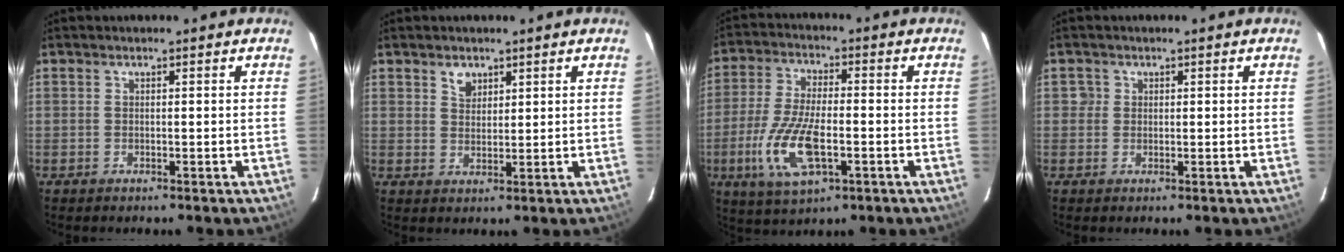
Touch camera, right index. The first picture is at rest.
{"total": 2.9, "force": [1.8, 2.0, 1.1], "torque": [-0.010, 0.007, 0.034]}
{"total": 13.0, "force": [-4.1, 5.0, 11.3], "torque": [-0.242, -0.011, -0.076]}
{"total": 1.5, "force": [0.1, 1.5, 0.0], "torque": [0.007, 0.008, -0.001]}